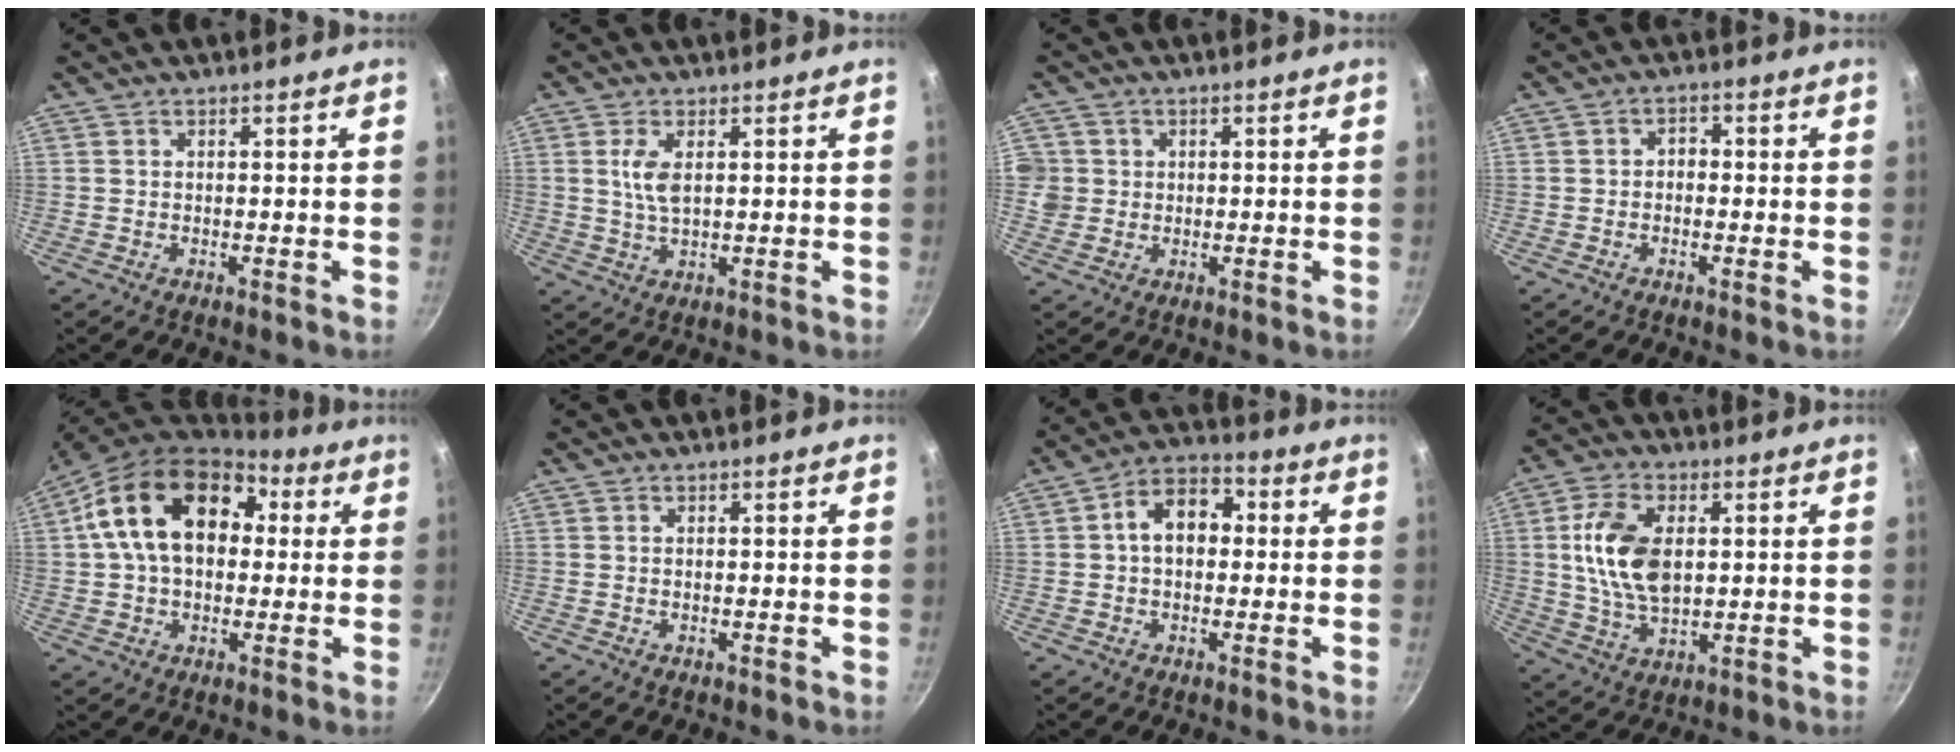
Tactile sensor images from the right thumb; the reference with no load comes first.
{"total": 4.3, "force": [1.1, 1.8, 3.7], "torque": [-0.075, -0.008, 0.022]}
{"total": 4.7, "force": [0.3, 4.5, 1.0], "torque": [0.001, 0.009, 0.005]}
{"total": 2.0, "force": [-0.6, 1.6, 1.1], "torque": [-0.013, 0.012, -0.013]}
{"total": 18.7, "force": [4.1, 12.9, 12.9], "torque": [-0.190, 0.024, 0.055]}
{"total": 0.0}
{"total": 9.4, "force": [0.9, 6.6, 6.6], "torque": [-0.069, 0.027, 0.000]}
{"total": 13.3, "force": [1.9, 7.9, 10.5], "torque": [-0.184, -0.002, 0.037]}